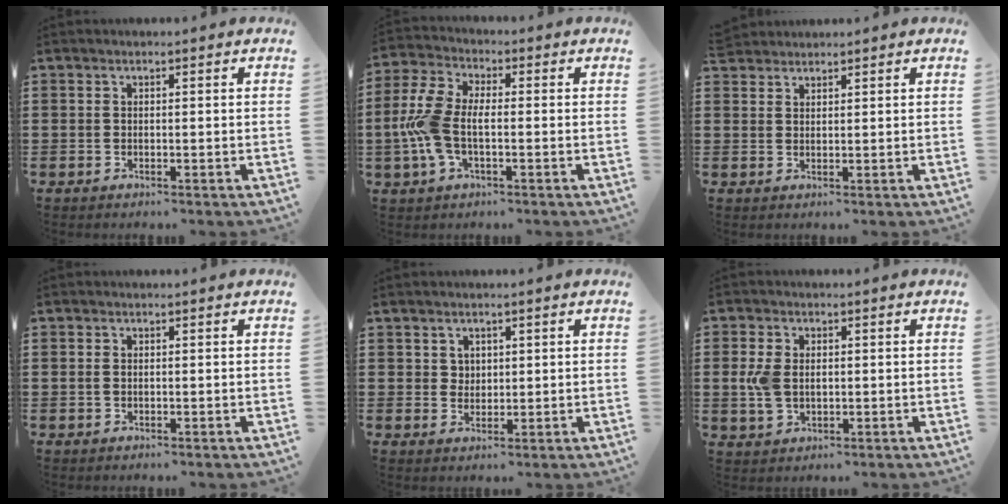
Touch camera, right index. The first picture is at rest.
{"total": 8.3, "force": [-1.0, 4.4, 7.0], "torque": [-0.181, -0.006, -0.028]}
{"total": 2.0, "force": [1.9, 0.5, -0.2], "torque": [-0.002, 0.006, 0.039]}
{"total": 0.8, "force": [0.0, 0.5, 0.6], "torque": [-0.015, 0.003, -0.001]}
{"total": 2.0, "force": [1.2, 1.6, 0.4], "torque": [-0.013, 0.009, 0.022]}
{"total": 4.4, "force": [0.2, 2.8, 3.3], "torque": [-0.091, 0.003, -0.004]}